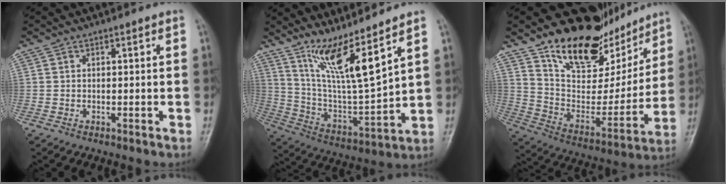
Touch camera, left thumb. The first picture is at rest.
{"total": 13.2, "force": [9.6, 0.6, 9.0], "torque": [-0.161, -0.068, 0.195]}
{"total": 21.7, "force": [16.5, 10.1, 9.8], "torque": [-0.090, -0.094, 0.276]}